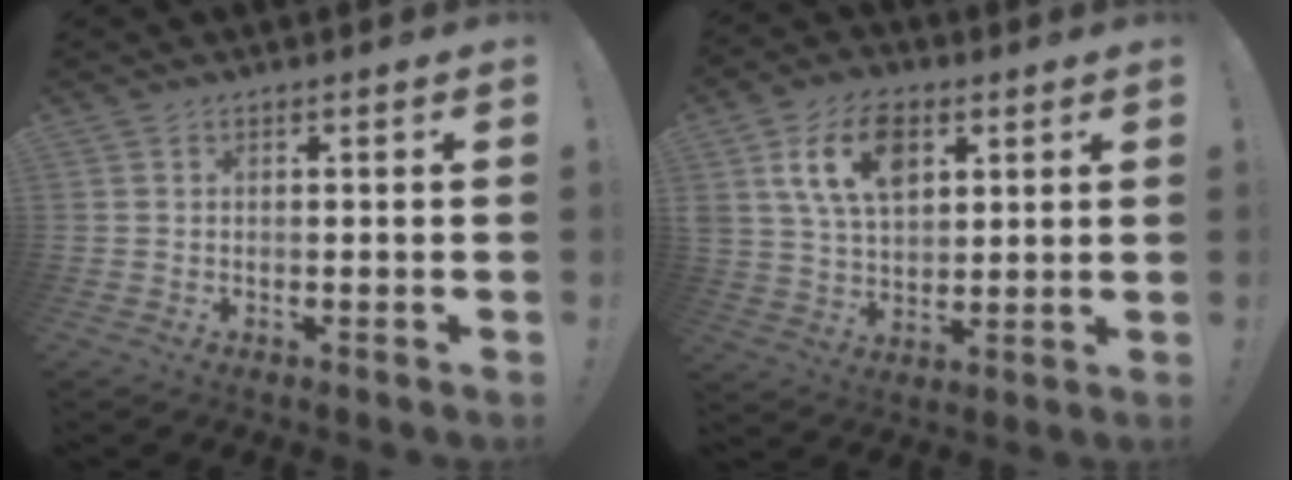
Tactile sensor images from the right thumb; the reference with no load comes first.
{"total": 14.5, "force": [6.1, 9.4, 9.2], "torque": [-0.164, -0.007, 0.114]}